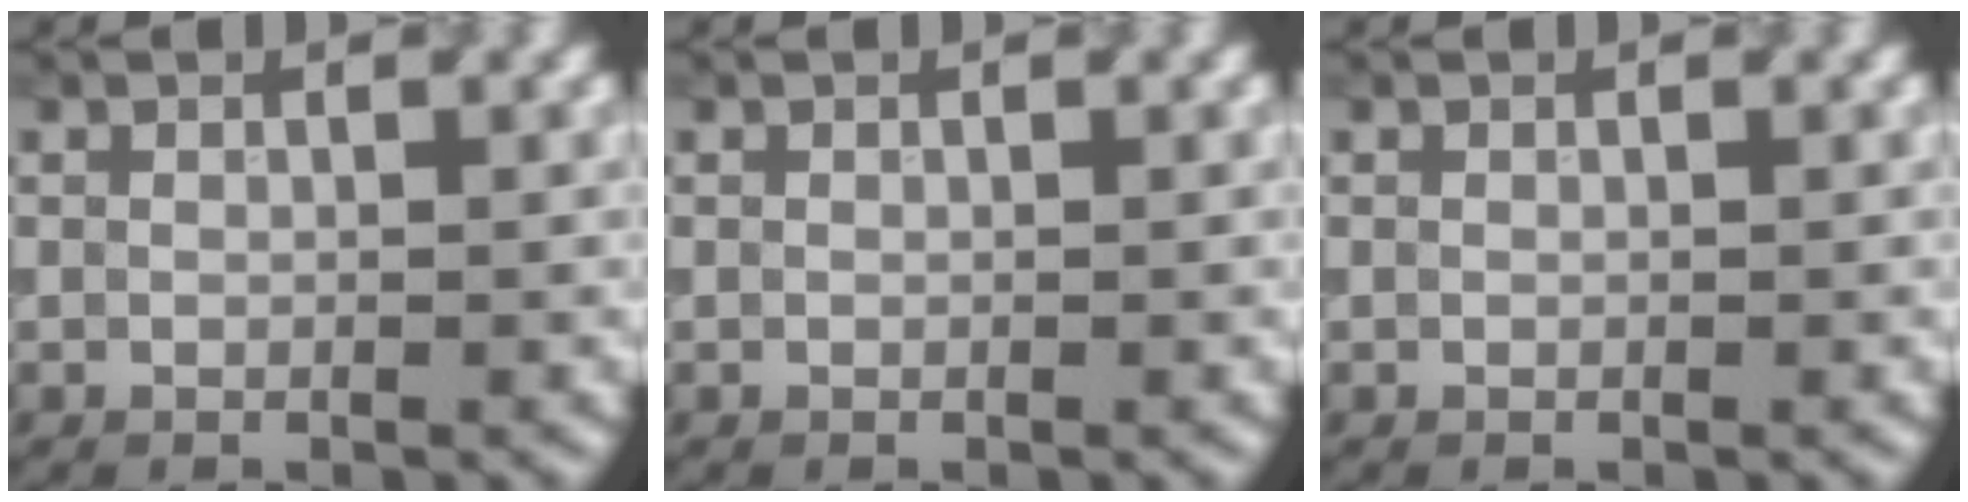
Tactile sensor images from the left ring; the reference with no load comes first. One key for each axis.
{"total": 0.0}
{"total": 0.0}